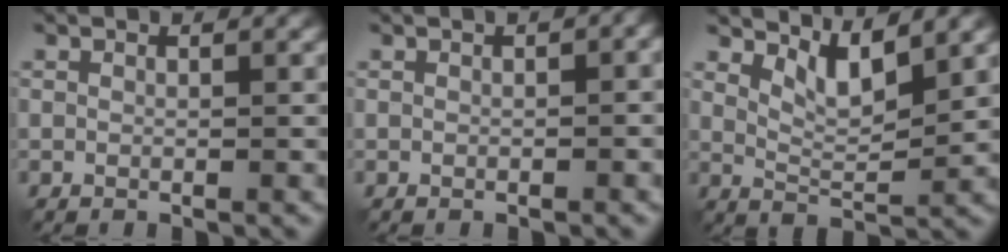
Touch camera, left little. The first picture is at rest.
{"total": 2.8, "force": [0.7, 1.3, 2.4], "torque": [-0.026, 0.009, 0.015]}
{"total": 3.6, "force": [2.0, 1.2, 2.7], "torque": [-0.055, -0.009, 0.039]}